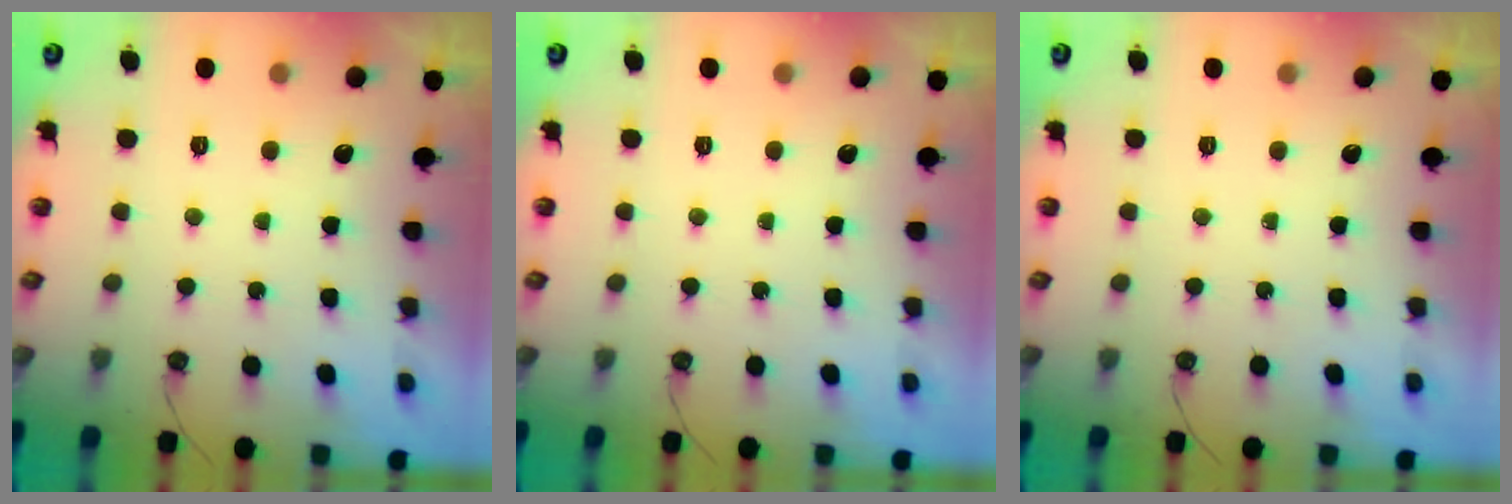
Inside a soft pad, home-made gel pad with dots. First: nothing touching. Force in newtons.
{"total": 0.0}
{"total": 0.0}